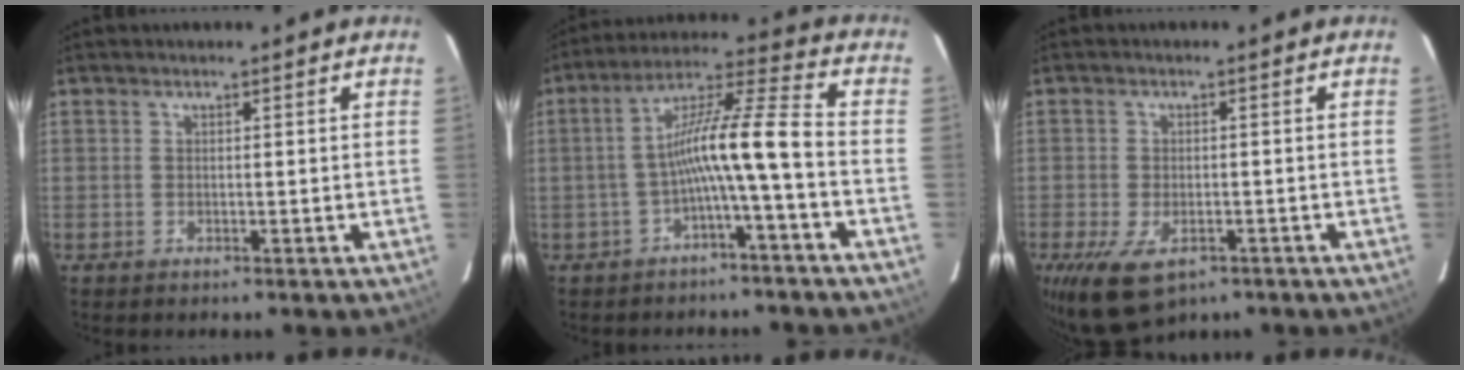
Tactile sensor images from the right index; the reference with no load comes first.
{"total": 8.8, "force": [-2.2, -0.3, 8.5], "torque": [-0.146, 0.029, -0.039]}
{"total": 9.0, "force": [-5.3, 4.6, 5.6], "torque": [-0.112, -0.015, -0.078]}